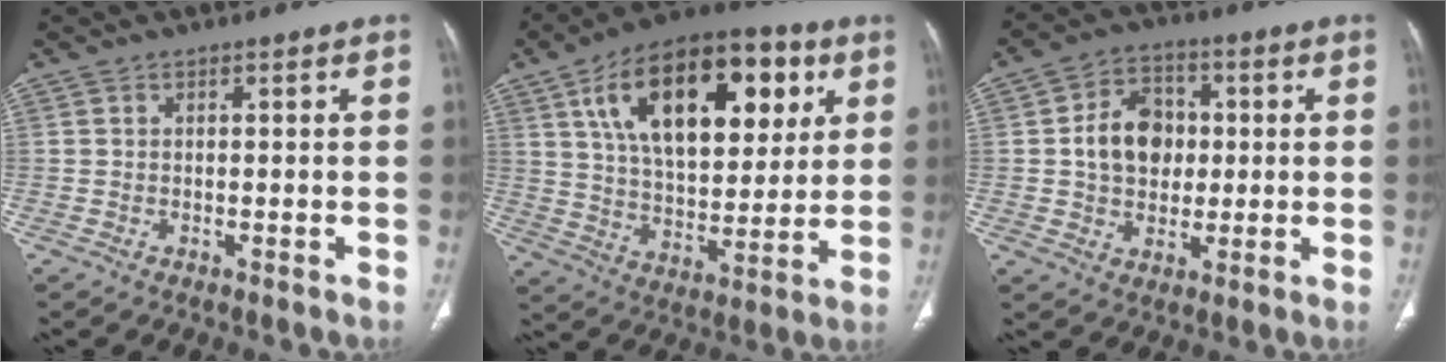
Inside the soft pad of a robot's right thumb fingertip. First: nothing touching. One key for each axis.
{"total": 26.3, "fx": 10.0, "fy": 13.8, "fz": 20.1, "tx": -0.294, "ty": -0.010, "tz": 0.163}
{"total": 11.0, "fx": 0.8, "fy": 8.7, "fz": 6.8, "tx": -0.078, "ty": 0.011, "tz": 0.012}